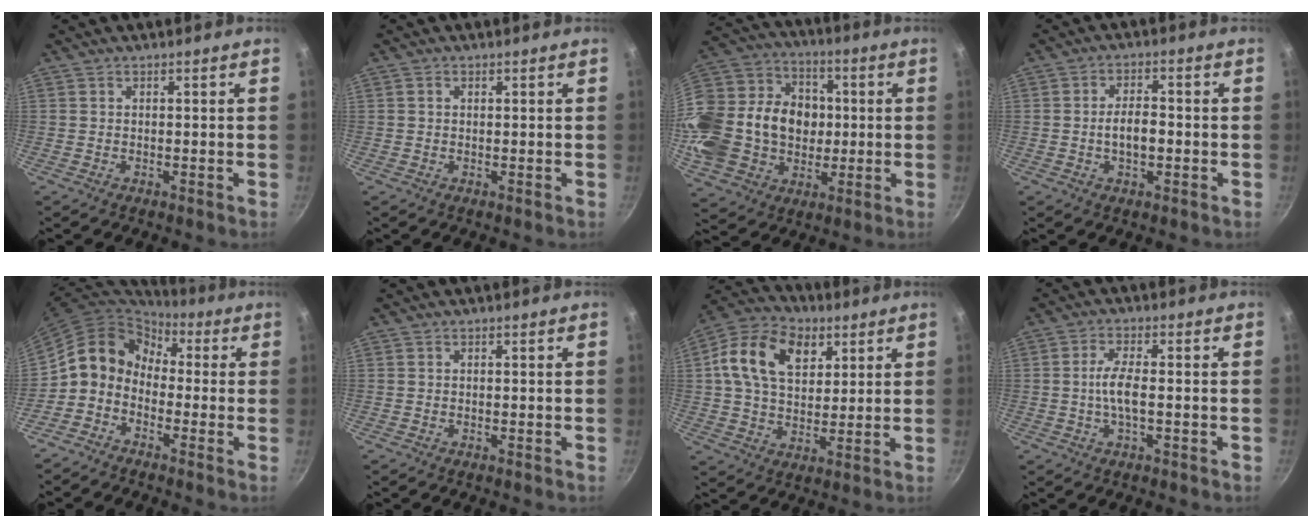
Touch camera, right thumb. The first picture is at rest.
{"total": 0.8, "force": [0.2, 0.7, 0.4], "torque": [-0.007, 0.005, 0.004]}
{"total": 28.0, "force": [-0.2, 22.6, 16.6], "torque": [-0.337, 0.049, 0.010]}
{"total": 5.4, "force": [-1.0, 2.6, 4.6], "torque": [-0.068, 0.017, -0.016]}
{"total": 10.4, "force": [-1.2, 8.6, 5.7], "torque": [-0.085, 0.048, -0.054]}
{"total": 0.0}
{"total": 15.7, "force": [5.5, 10.7, 10.2], "torque": [-0.159, 0.000, 0.083]}
{"total": 4.9, "force": [-0.7, 1.4, 4.6], "torque": [-0.102, 0.008, -0.016]}